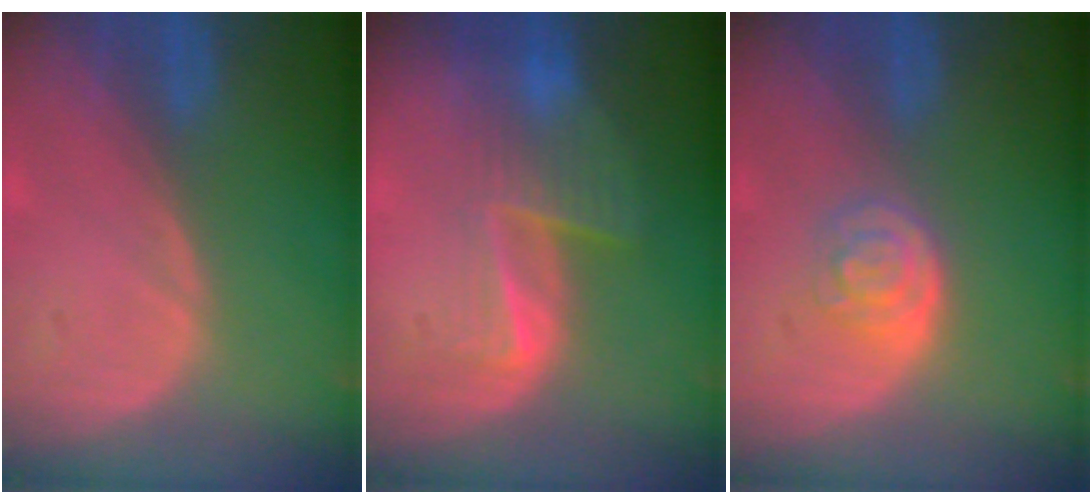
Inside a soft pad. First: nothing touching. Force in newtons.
{"total": 6.7, "press": 5.7, "slide": 3.5}
{"total": 4.0, "press": 3.6, "slide": 1.7}